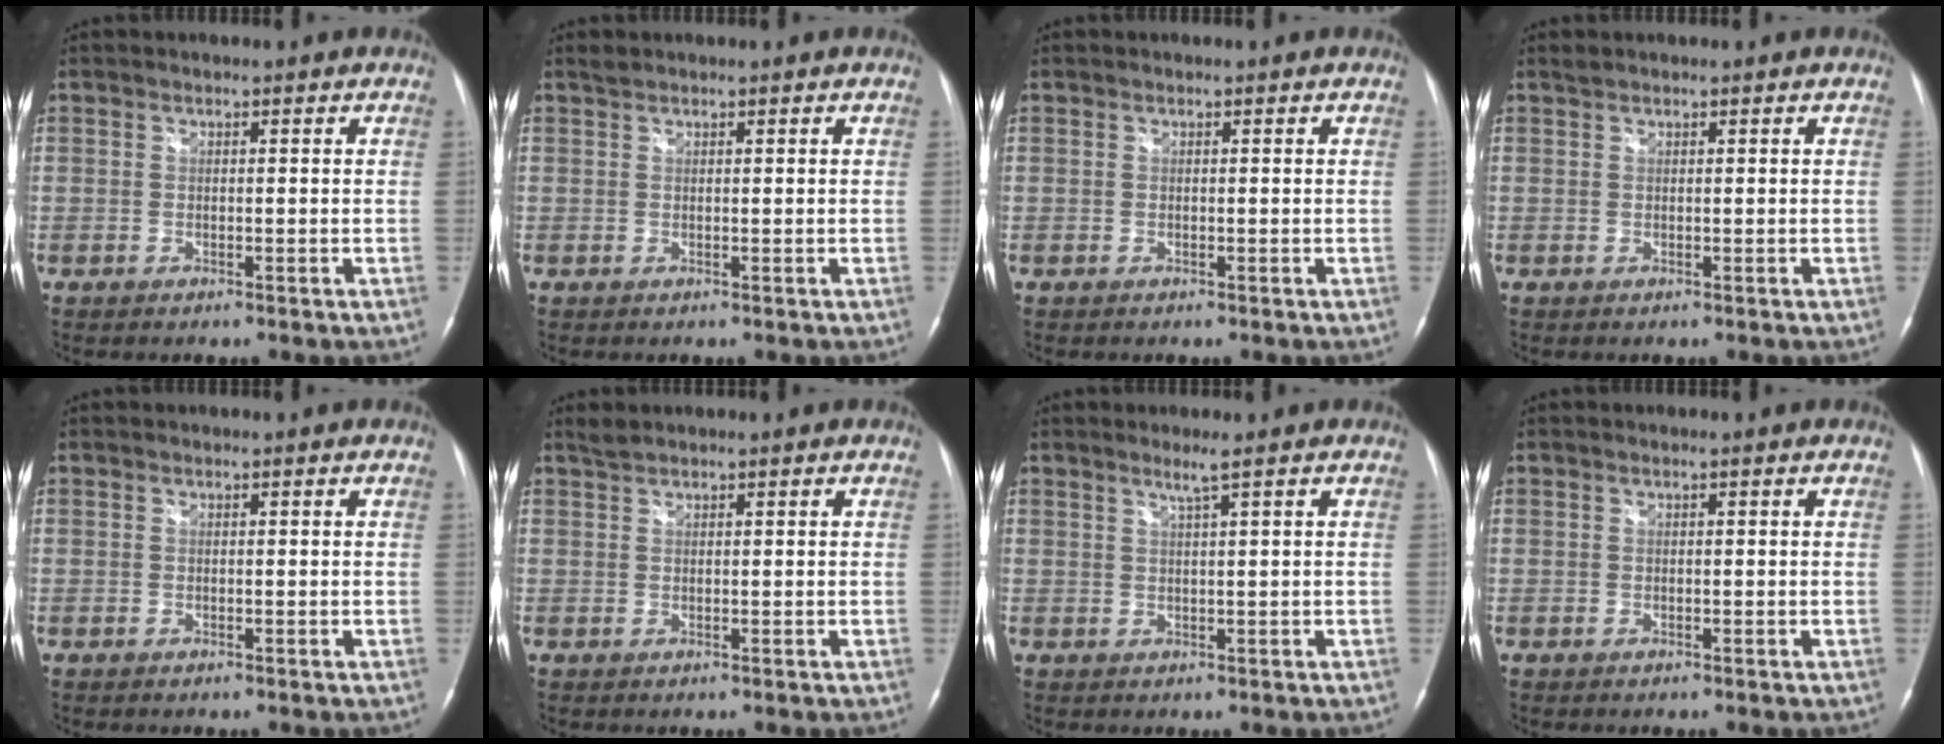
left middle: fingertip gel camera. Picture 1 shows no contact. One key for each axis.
{"total": 0.7, "fx": 0.7, "fy": 0.1, "fz": 0.0, "tx": -0.008, "ty": 0.006, "tz": 0.018}
{"total": 0.0}
{"total": 0.6, "fx": 0.6, "fy": 0.0, "fz": 0.0, "tx": -0.008, "ty": 0.006, "tz": 0.015}
{"total": 0.0}
{"total": 1.1, "fx": 1.1, "fy": 0.0, "fz": 0.2, "tx": -0.011, "ty": 0.008, "tz": 0.028}
{"total": 1.8, "fx": 1.2, "fy": -0.7, "fz": 1.2, "tx": -0.031, "ty": -0.006, "tz": 0.026}
{"total": 0.0}